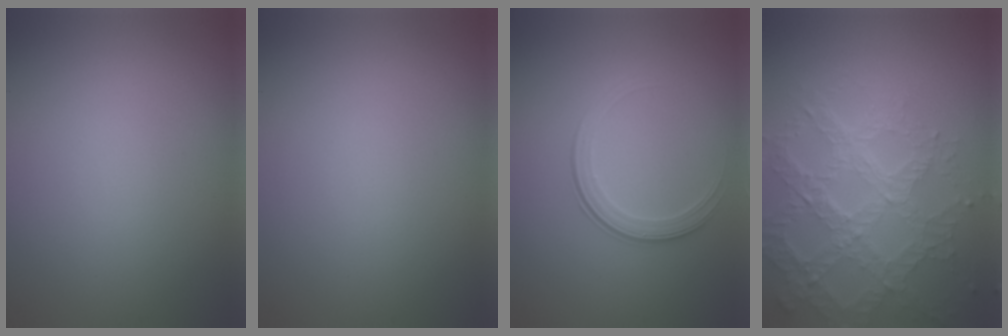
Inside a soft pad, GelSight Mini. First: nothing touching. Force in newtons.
{"total": 0.0}
{"total": 2.1, "press": 1.5, "slide": 1.5}
{"total": 7.0, "press": 5.0, "slide": 4.9}